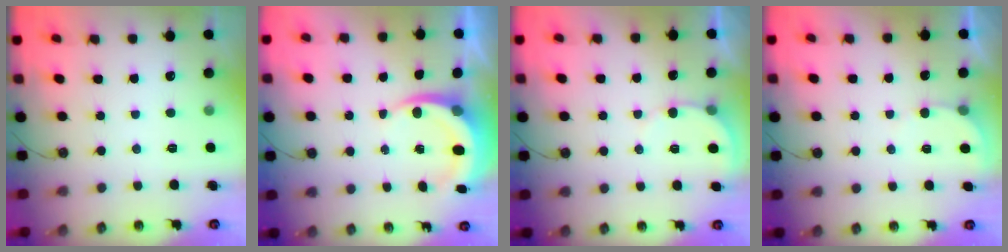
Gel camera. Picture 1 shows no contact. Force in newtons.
{"total": 6.4, "press": 6.2, "slide": 1.6}
{"total": 4.3, "press": 4.3, "slide": 0.3}
{"total": 2.9, "press": 2.9, "slide": 0.3}